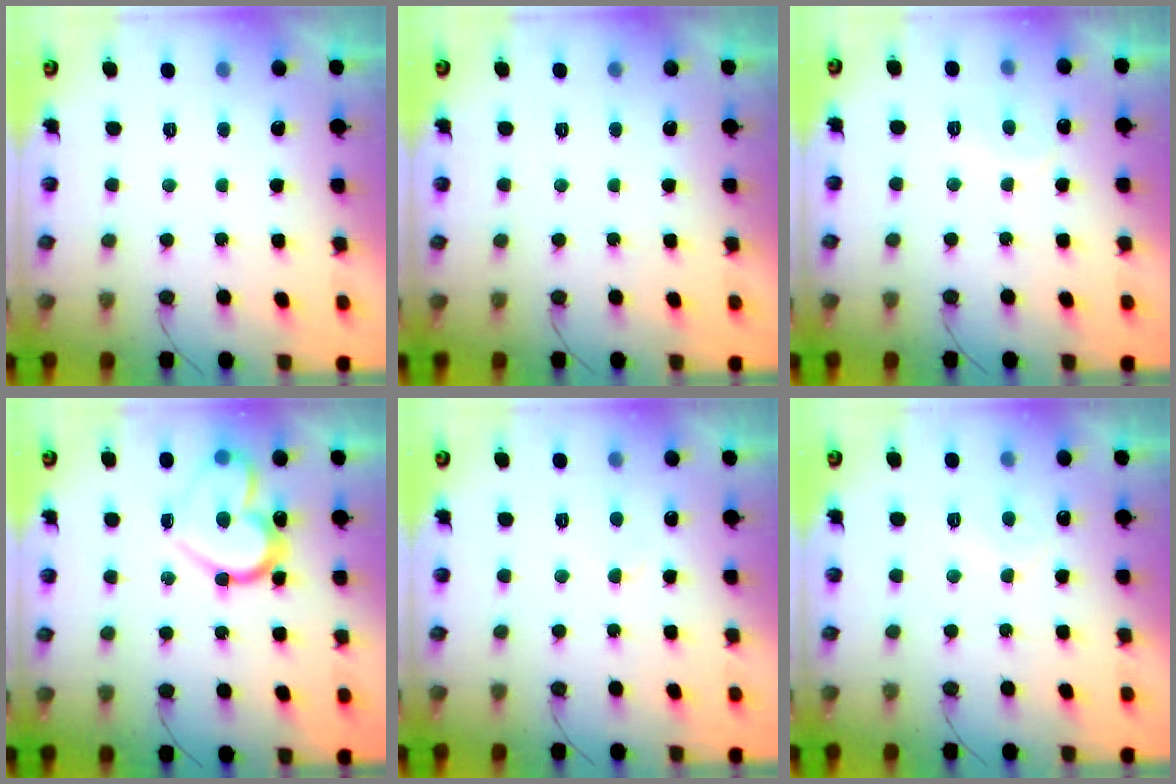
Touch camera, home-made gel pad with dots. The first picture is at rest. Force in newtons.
{"total": 0.0}
{"total": 6.5, "press": 6.5, "slide": 0.5}
{"total": 17.9, "press": 17.9, "slide": 1.4}
{"total": 2.9, "press": 2.9, "slide": 0.2}
{"total": 5.8, "press": 5.8, "slide": 0.3}